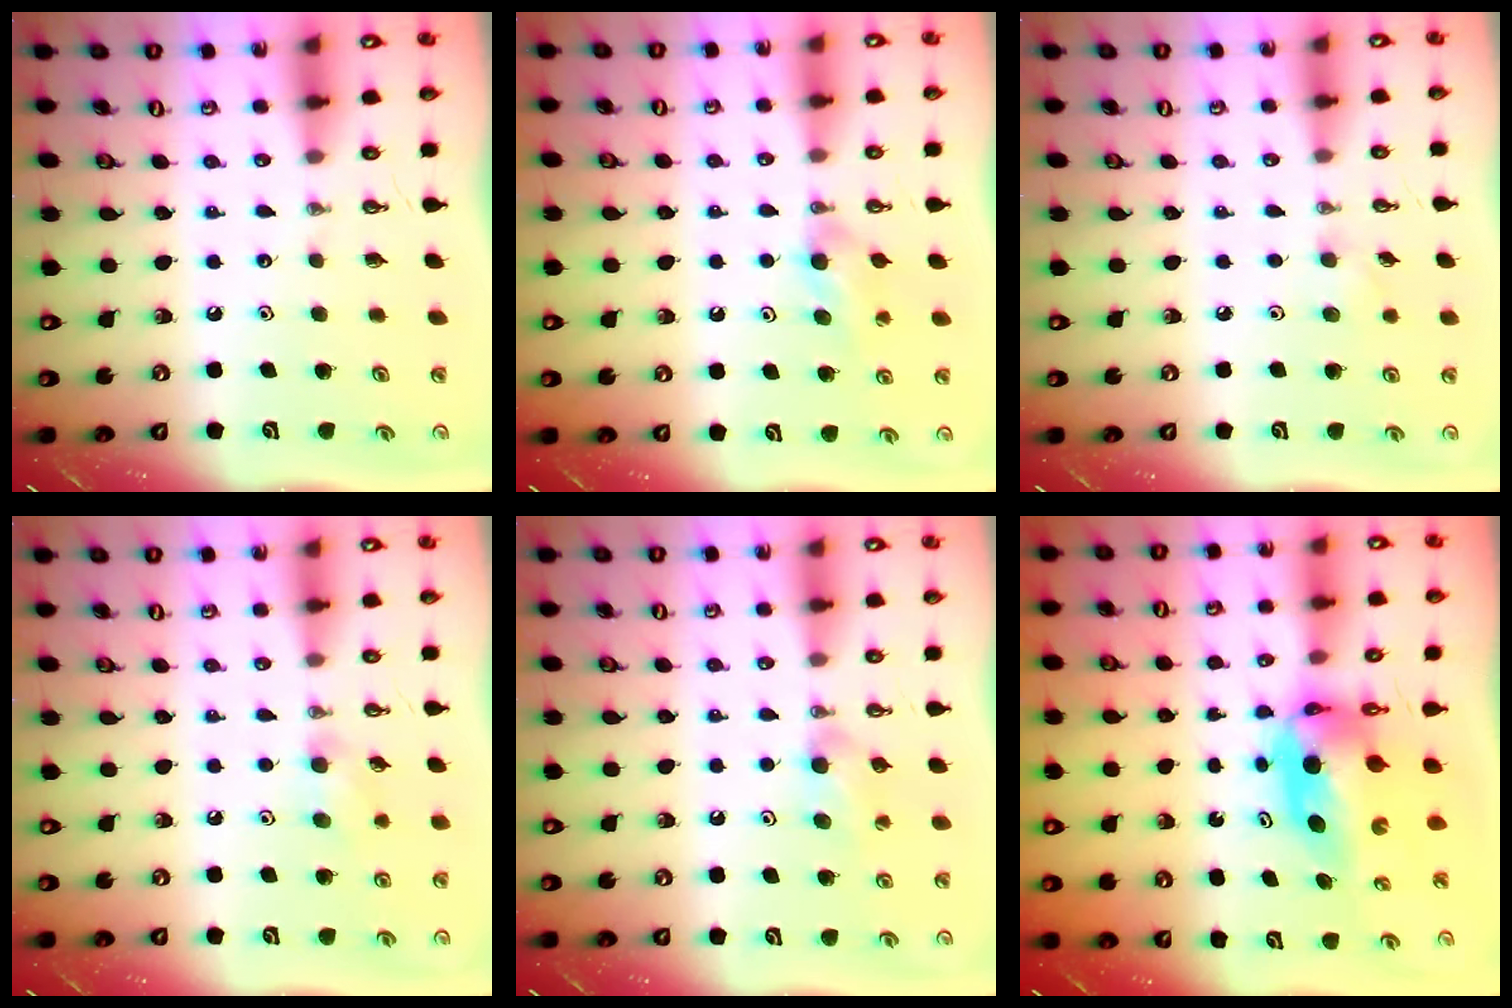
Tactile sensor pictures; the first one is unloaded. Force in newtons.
{"total": 4.7, "press": 4.7, "slide": 0.3}
{"total": 5.3, "press": 5.1, "slide": 1.2}
{"total": 7.1, "press": 6.9, "slide": 1.7}
{"total": 5.9, "press": 4.2, "slide": 4.1}
{"total": 6.4, "press": 6.4, "slide": 0.5}